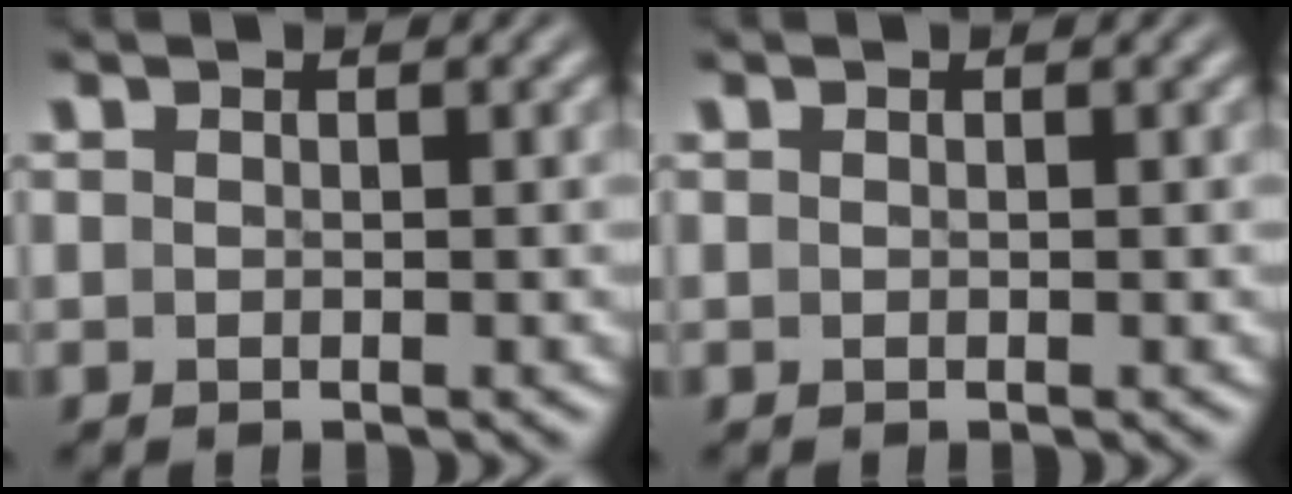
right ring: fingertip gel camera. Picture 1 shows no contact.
{"total": 0.0}